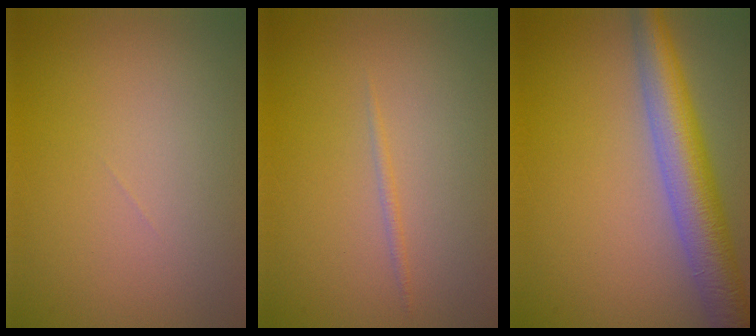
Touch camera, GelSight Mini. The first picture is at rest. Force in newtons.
{"total": 0.6, "press": 0.6, "slide": 0.0}
{"total": 6.8, "press": 6.8, "slide": 0.2}